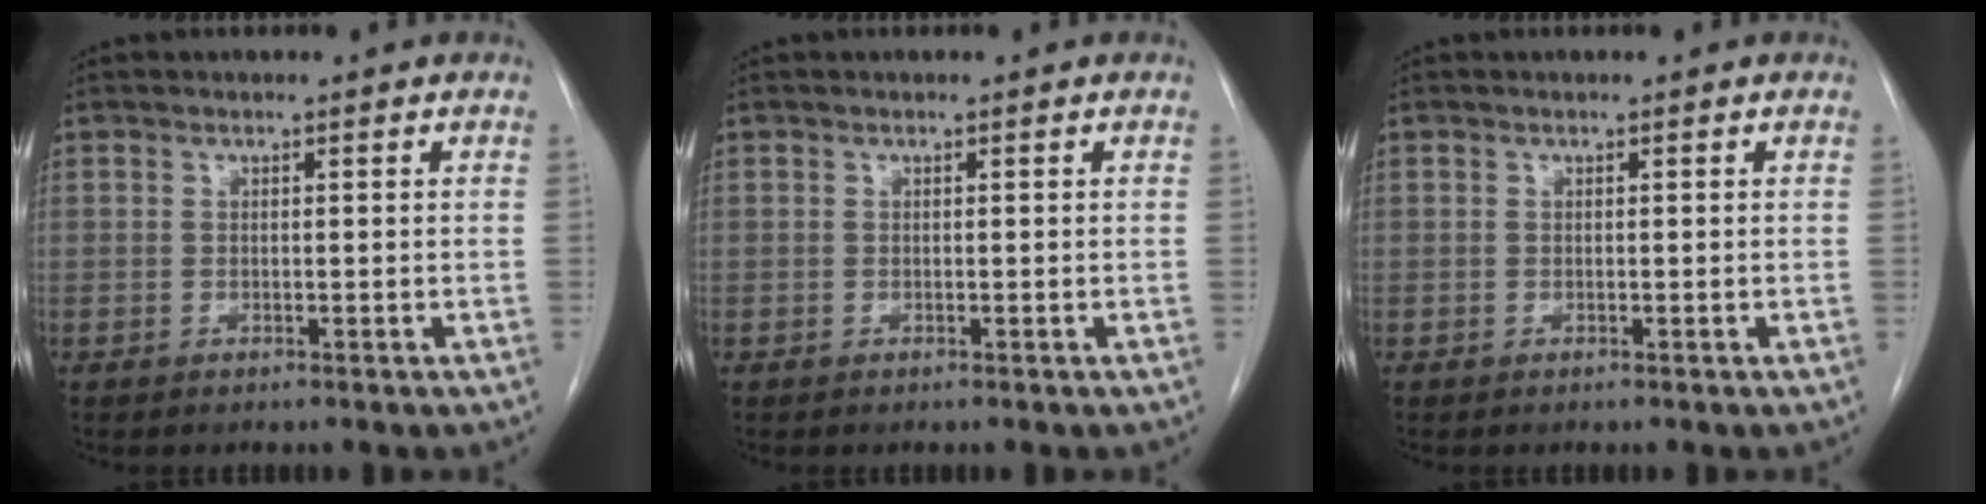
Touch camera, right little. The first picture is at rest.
{"total": 0.0}
{"total": 0.0}